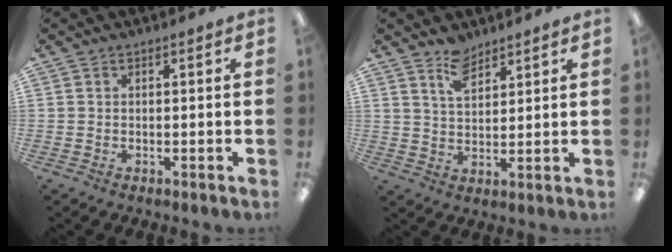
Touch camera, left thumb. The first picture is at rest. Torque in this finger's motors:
{"motor_torque": [0.00, -0.10, -0.04, -0.16, -0.03]}